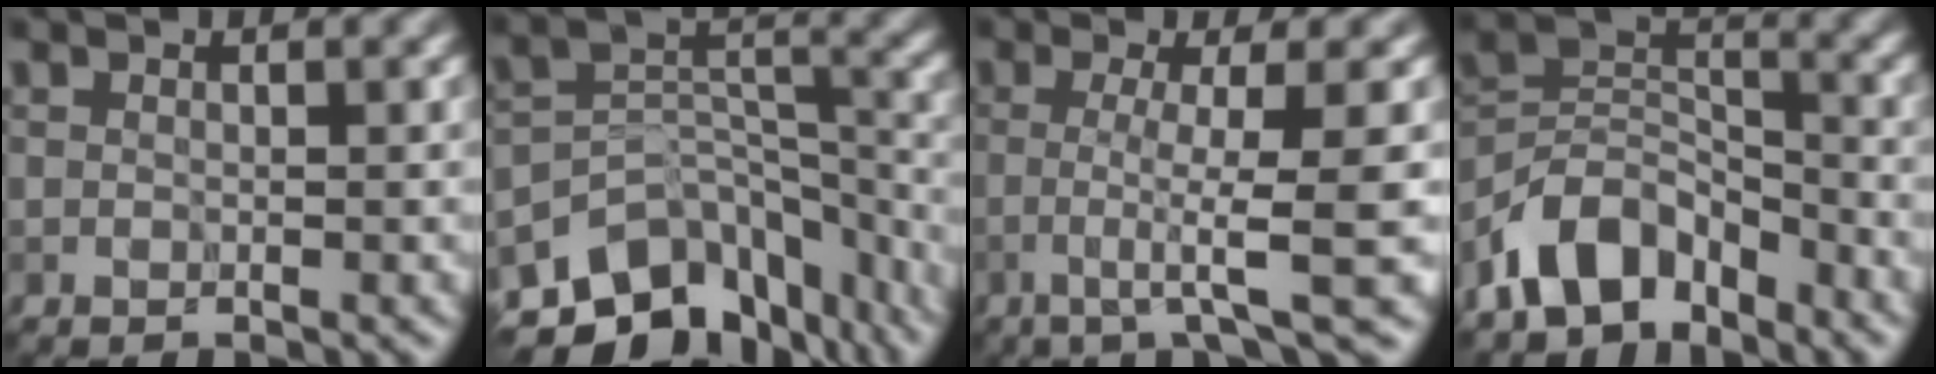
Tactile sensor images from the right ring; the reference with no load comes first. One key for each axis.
{"total": 10.7, "fx": -7.7, "fy": 6.1, "fz": 4.3, "tx": -0.073, "ty": 0.011, "tz": -0.117}
{"total": 5.8, "fx": -1.2, "fy": 0.6, "fz": 5.7, "tx": -0.088, "ty": -0.003, "tz": -0.027}
{"total": 7.1, "fx": -5.1, "fy": 3.9, "fz": 3.1, "tx": -0.044, "ty": 0.007, "tz": -0.108}